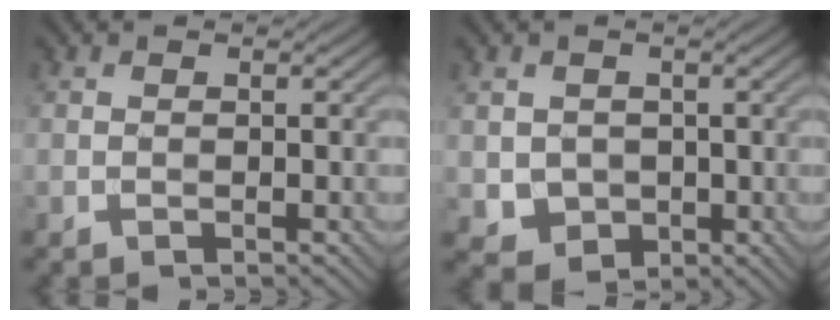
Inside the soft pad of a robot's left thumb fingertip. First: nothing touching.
{"total": 3.5, "force": [0.0, 3.3, 1.2], "torque": [-0.041, -0.012, -0.002]}